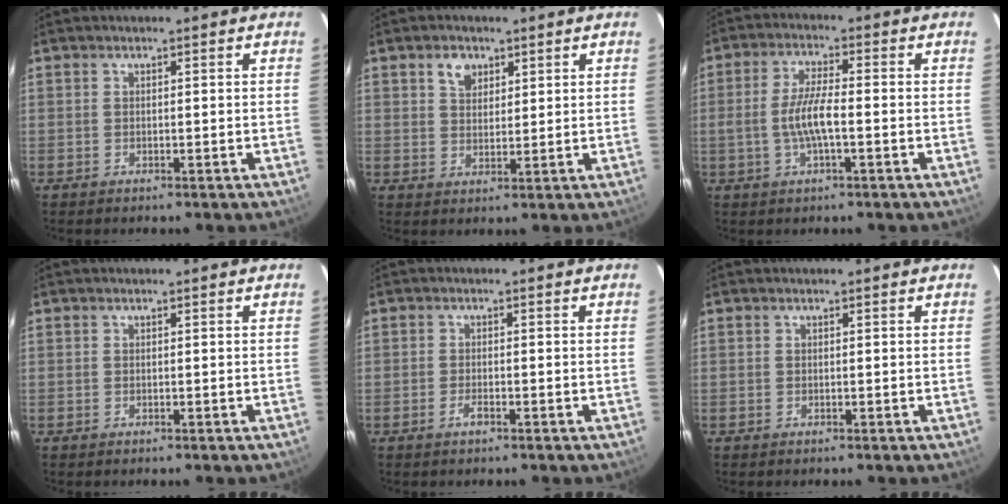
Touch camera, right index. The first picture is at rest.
{"total": 4.0, "force": [2.2, 2.8, 1.9], "torque": [-0.024, 0.010, 0.041]}
{"total": 6.5, "force": [-1.4, 1.3, 6.2], "torque": [-0.125, 0.002, -0.026]}
{"total": 0.0}
{"total": 1.6, "force": [-1.0, 0.6, 1.1], "torque": [-0.023, -0.003, -0.019]}
{"total": 0.0}